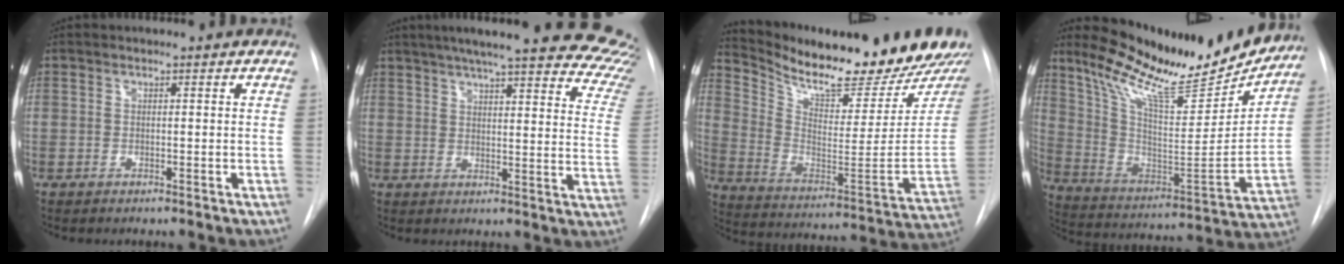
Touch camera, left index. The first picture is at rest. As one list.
[{"total": 28.3, "force": [24.5, 3.2, 13.8], "torque": [-0.159, -0.080, 0.273]}, {"total": 24.8, "force": [21.8, 3.7, 11.2], "torque": [-0.196, -0.085, 0.314]}, {"total": 23.0, "force": [19.9, 4.0, 10.7], "torque": [-0.183, -0.047, 0.312]}]